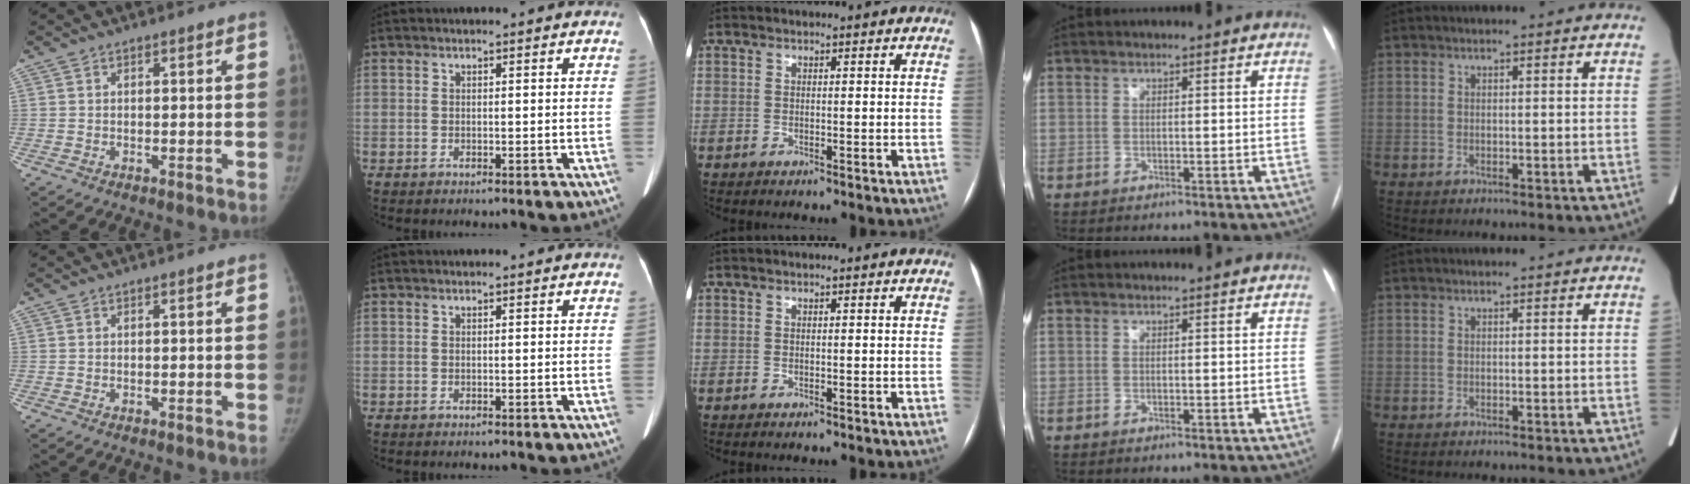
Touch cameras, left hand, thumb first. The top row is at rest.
{}